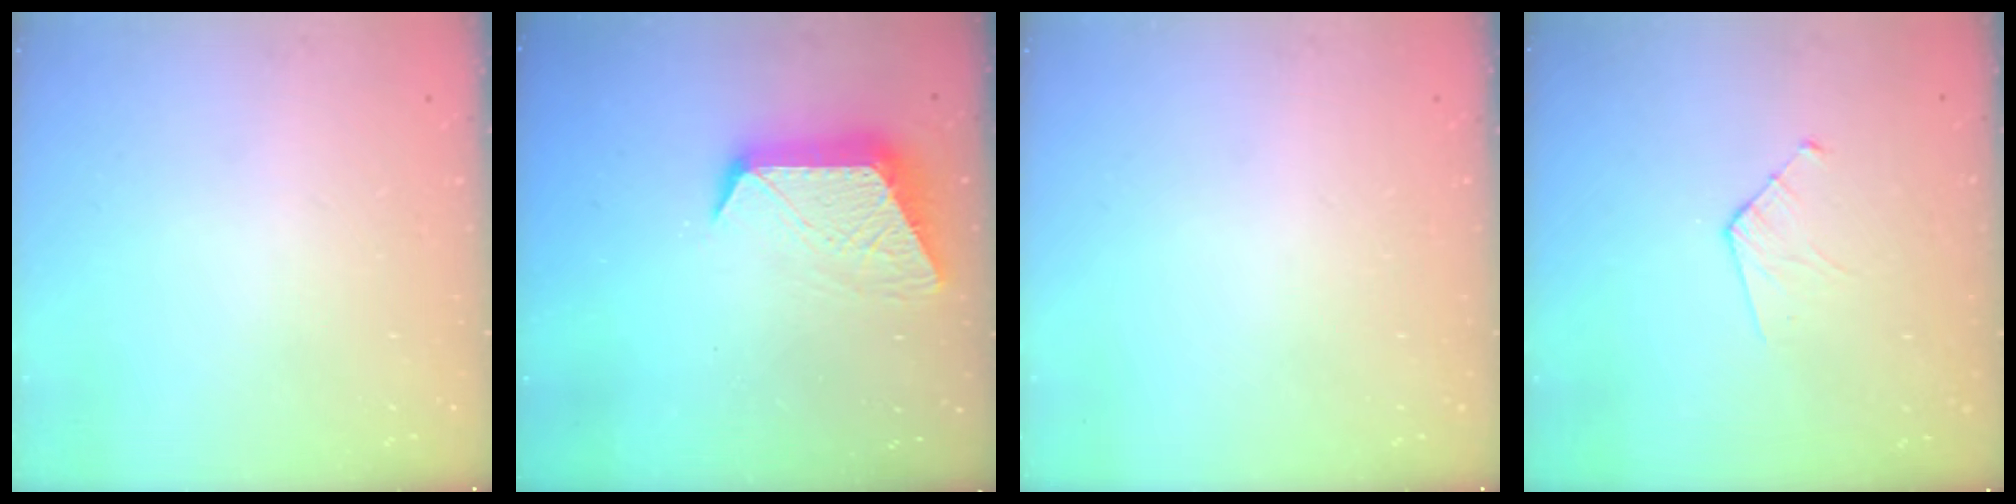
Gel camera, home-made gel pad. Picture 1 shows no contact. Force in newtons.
{"total": 12.1, "press": 12.1, "slide": 0.7}
{"total": 0.0}
{"total": 5.5, "press": 5.5, "slide": 0.5}